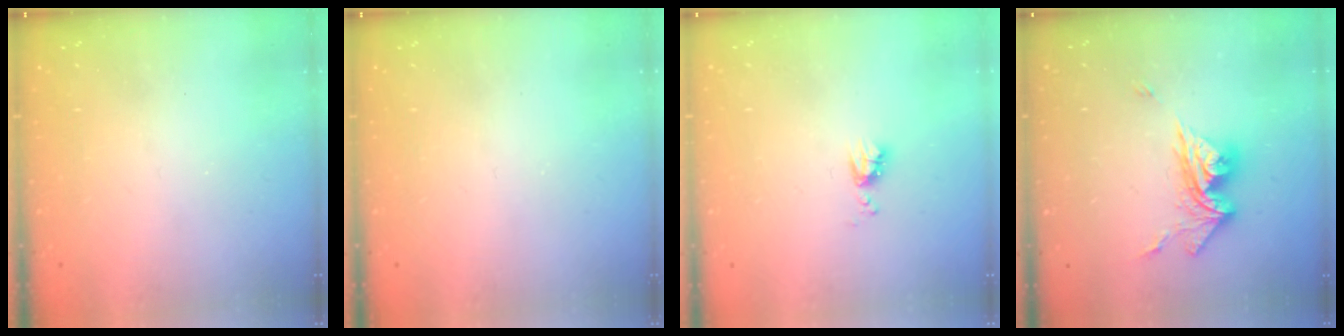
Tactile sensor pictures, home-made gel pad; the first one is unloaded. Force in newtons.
{"total": 0.0}
{"total": 4.9, "press": 4.8, "slide": 0.8}
{"total": 12.0, "press": 11.9, "slide": 1.5}